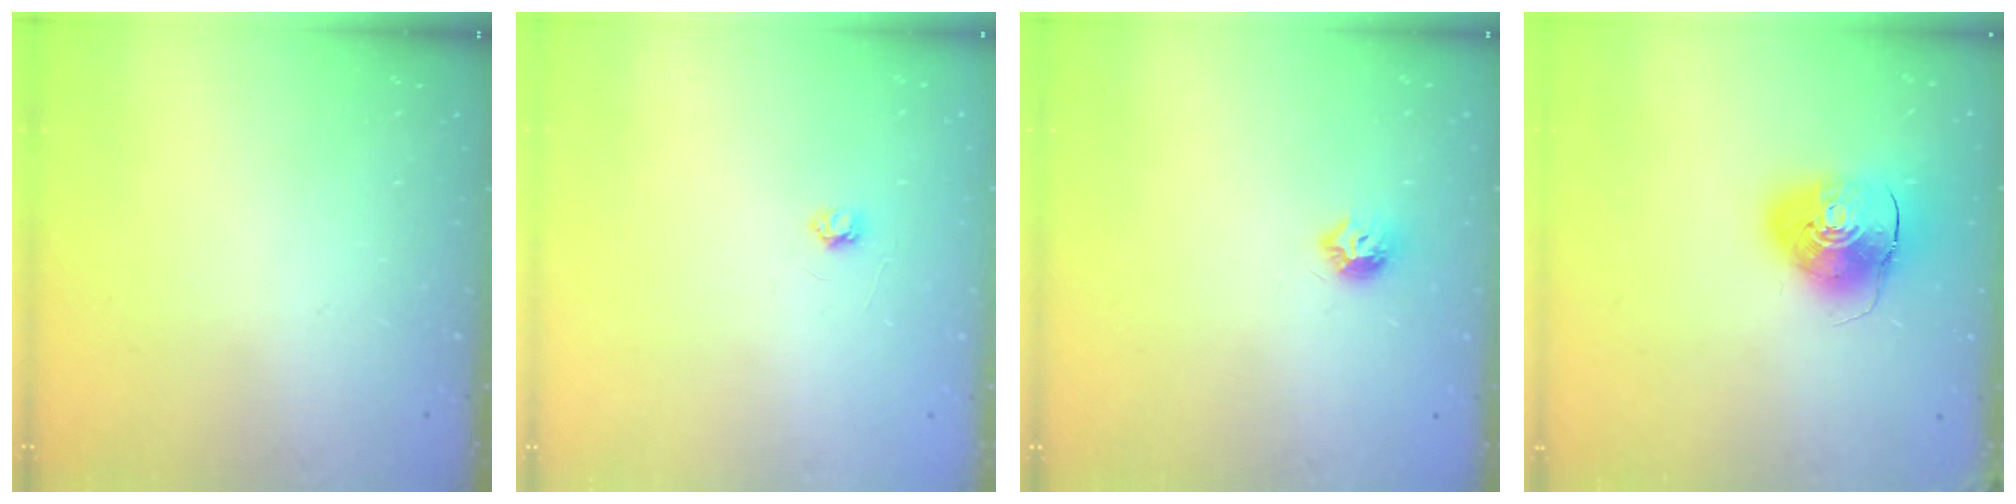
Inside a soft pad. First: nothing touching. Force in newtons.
{"total": 2.6, "press": 2.6, "slide": 0.3}
{"total": 6.5, "press": 6.5, "slide": 0.3}
{"total": 10.8, "press": 10.6, "slide": 1.9}